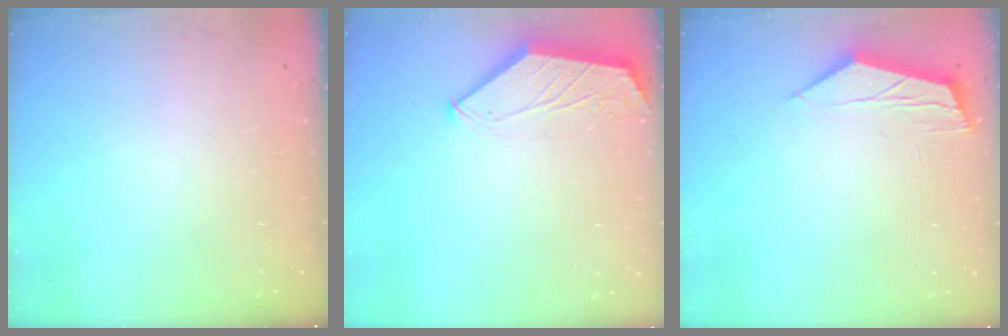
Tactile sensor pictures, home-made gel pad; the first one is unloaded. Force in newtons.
{"total": 1.6, "press": 1.6, "slide": 0.3}
{"total": 5.3, "press": 5.3, "slide": 0.8}